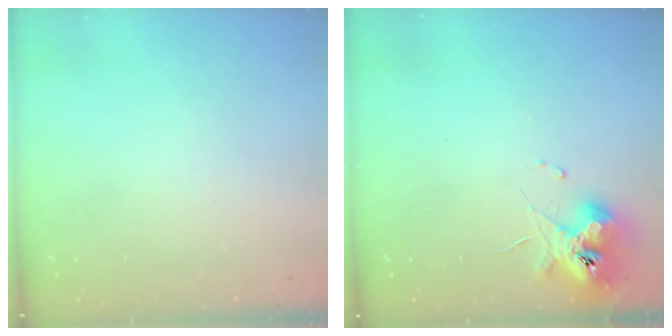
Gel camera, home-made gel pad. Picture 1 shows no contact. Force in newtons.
{"total": 11.0, "press": 11.0, "slide": 0.7}